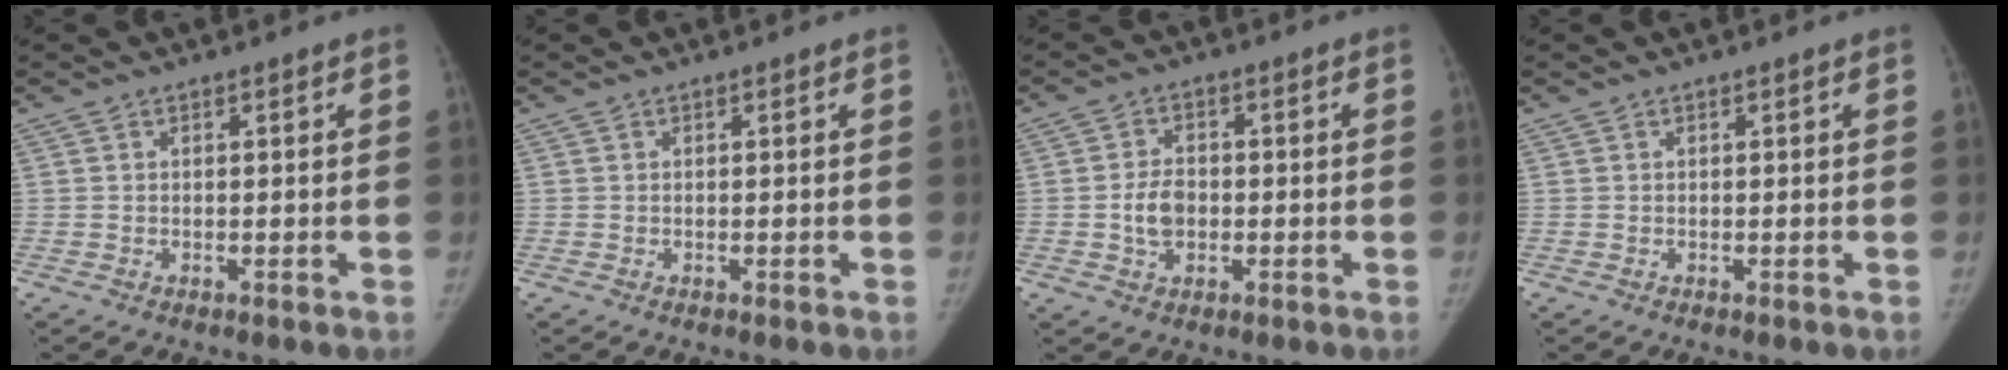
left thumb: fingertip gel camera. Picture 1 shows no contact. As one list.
[{"total": 0.0}, {"total": 5.0, "force": [-0.9, 3.6, 3.4], "torque": [-0.047, 0.010, -0.018]}, {"total": 0.0}]